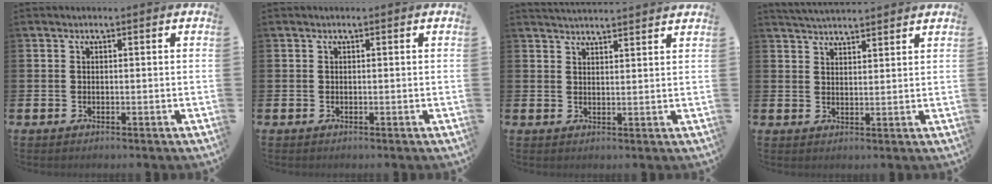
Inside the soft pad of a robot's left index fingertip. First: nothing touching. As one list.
[{"total": 0.0}, {"total": 3.2, "force": [3.2, -0.3, 0.0], "torque": [-0.004, -0.018, 0.058]}, {"total": 3.7, "force": [3.7, 0.1, 0.1], "torque": [-0.010, -0.016, 0.068]}]